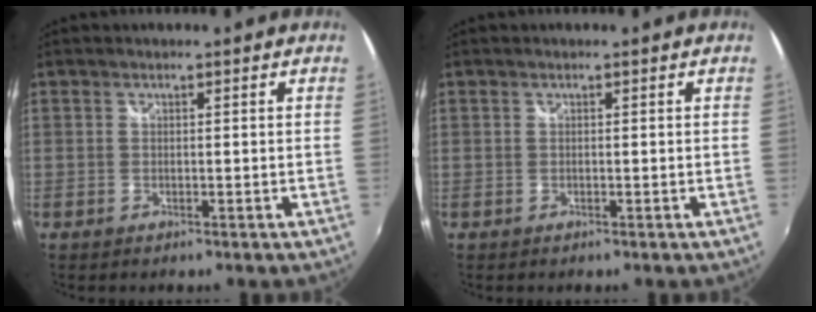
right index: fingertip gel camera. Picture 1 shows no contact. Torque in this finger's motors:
{"motor_torque": [0.06, 0.05, 0.00, 0.00]}